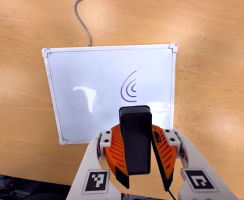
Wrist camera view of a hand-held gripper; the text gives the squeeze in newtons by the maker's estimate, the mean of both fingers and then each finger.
{"total": 10.8, "left": 10.6, "right": 11.1}